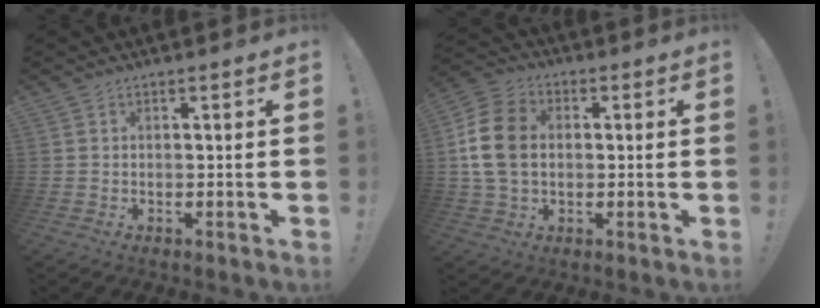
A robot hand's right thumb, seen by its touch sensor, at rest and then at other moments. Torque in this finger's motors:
{"motor_torque": [0.09, 0.58, 0.76, -0.10, 0.11]}